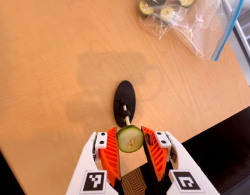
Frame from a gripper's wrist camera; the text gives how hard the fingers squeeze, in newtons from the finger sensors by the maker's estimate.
{"total": 8.8, "left": 8.7, "right": 8.8}